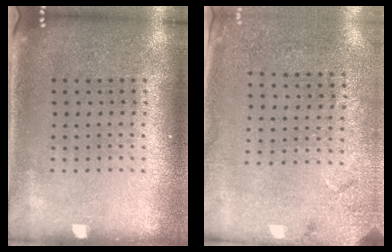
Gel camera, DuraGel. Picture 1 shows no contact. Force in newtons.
{"total": 2.7, "press": 2.2, "slide": 1.6}